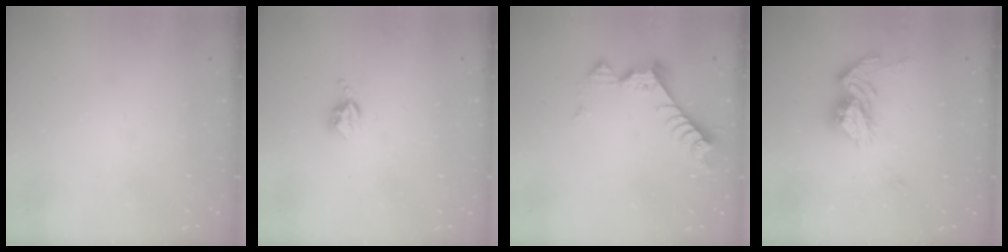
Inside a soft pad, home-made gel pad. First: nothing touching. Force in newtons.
{"total": 3.8, "press": 3.8, "slide": 0.5}
{"total": 8.6, "press": 8.5, "slide": 0.8}
{"total": 13.6, "press": 13.5, "slide": 1.3}